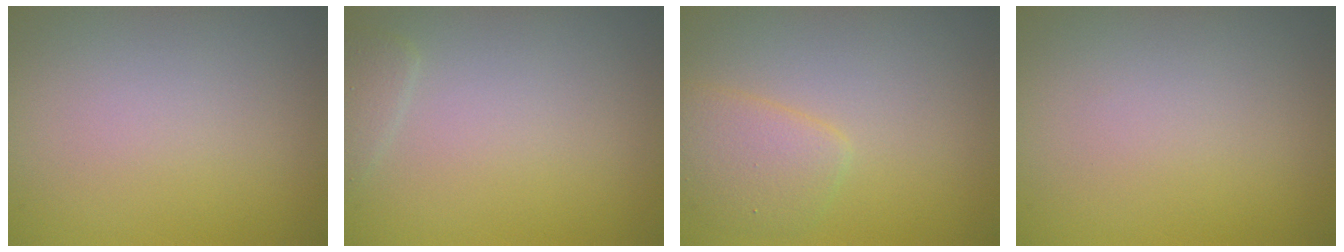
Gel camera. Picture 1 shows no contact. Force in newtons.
{"total": 1.1, "press": 1.1, "slide": 0.1}
{"total": 2.7, "press": 2.7, "slide": 0.1}
{"total": 0.0}